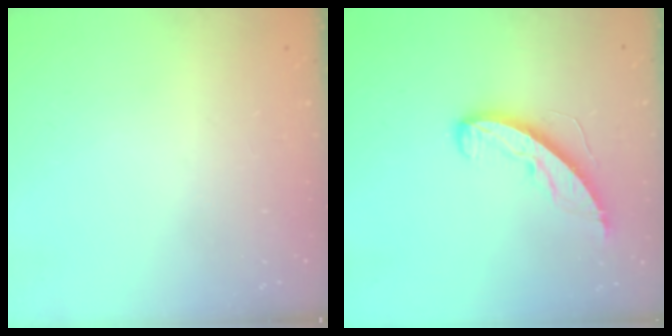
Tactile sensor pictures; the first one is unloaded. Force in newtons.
{"total": 8.4, "press": 8.4, "slide": 0.6}